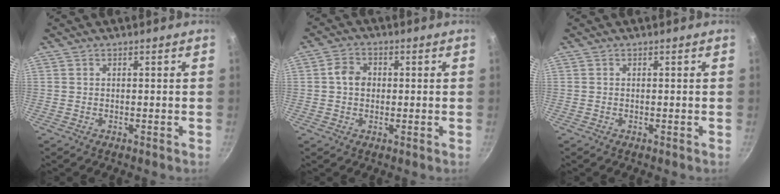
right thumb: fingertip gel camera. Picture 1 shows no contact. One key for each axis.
{"total": 4.1, "fx": 0.2, "fy": 3.4, "fz": 2.4, "tx": -0.028, "ty": 0.013, "tz": -0.004}
{"total": 0.0}